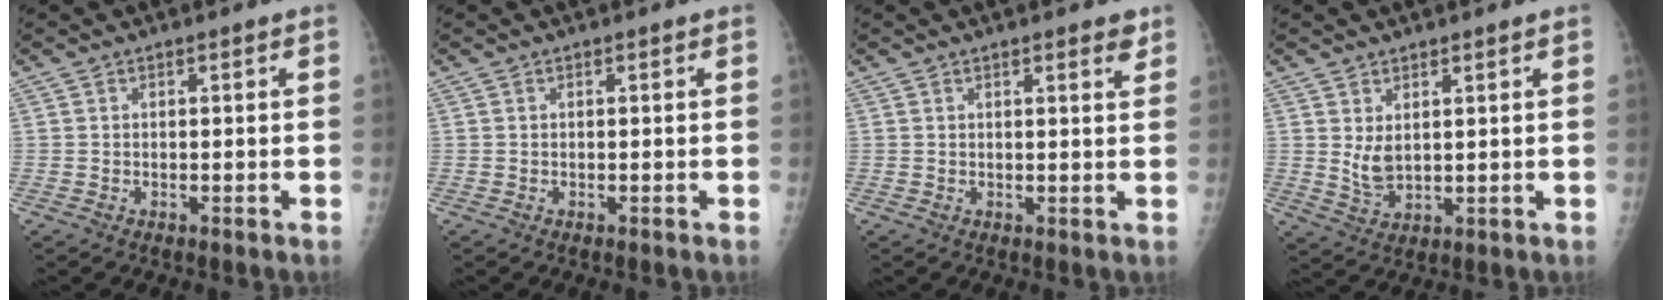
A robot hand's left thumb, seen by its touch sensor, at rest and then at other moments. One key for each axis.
{"total": 0.0}
{"total": 2.5, "fx": 1.8, "fy": 0.6, "fz": 1.6, "tx": -0.014, "ty": -0.008, "tz": 0.021}
{"total": 4.2, "fx": 1.5, "fy": 2.4, "fz": 3.1, "tx": -0.050, "ty": -0.021, "tz": 0.039}